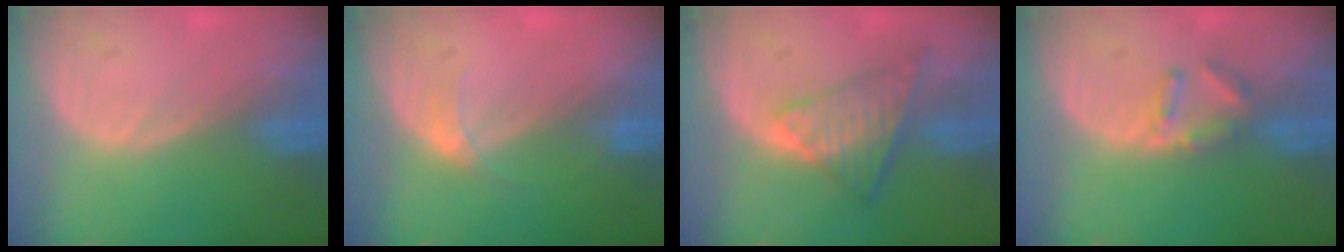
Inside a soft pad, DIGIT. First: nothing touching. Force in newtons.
{"total": 1.7, "press": 1.7, "slide": 0.2}
{"total": 7.6, "press": 6.4, "slide": 4.2}
{"total": 3.3, "press": 3.2, "slide": 0.4}